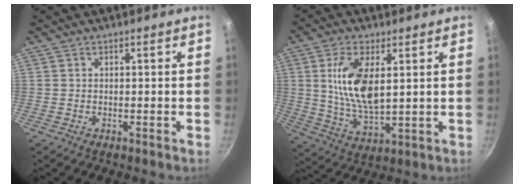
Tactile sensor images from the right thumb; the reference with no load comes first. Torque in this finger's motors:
{"motor_torque": [1.30, 2.72, 1.49, 0.18, 0.18]}